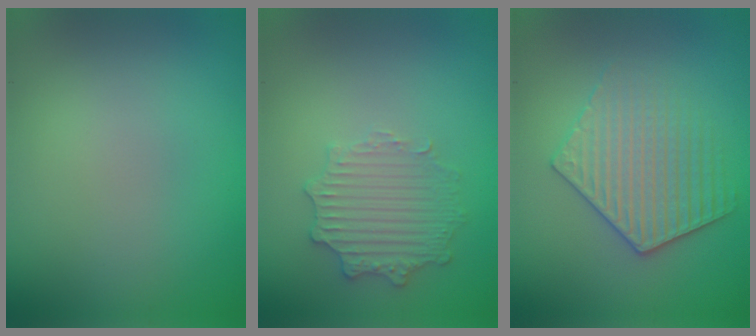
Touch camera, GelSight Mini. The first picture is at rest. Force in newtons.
{"total": 2.9, "press": 2.9, "slide": 0.1}
{"total": 3.6, "press": 3.6, "slide": 0.7}